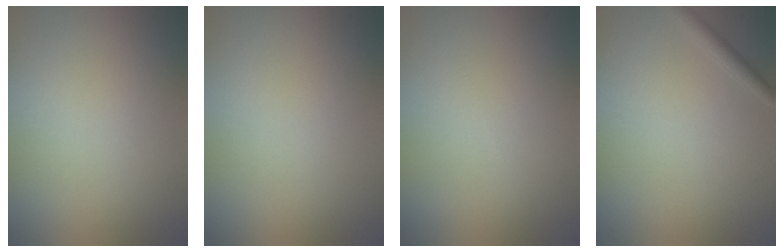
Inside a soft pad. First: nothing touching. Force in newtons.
{"total": 0.0}
{"total": 0.0}
{"total": 1.3, "press": 1.3, "slide": 0.1}